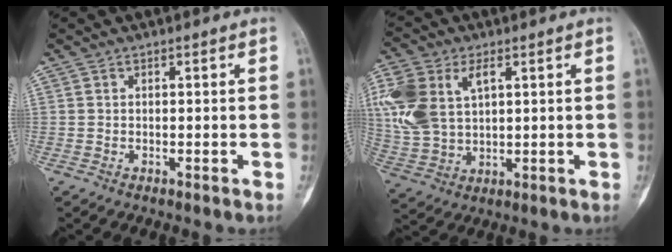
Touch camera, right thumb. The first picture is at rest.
{"total": 15.9, "force": [4.7, 10.0, 11.4], "torque": [-0.260, 0.004, 0.096]}